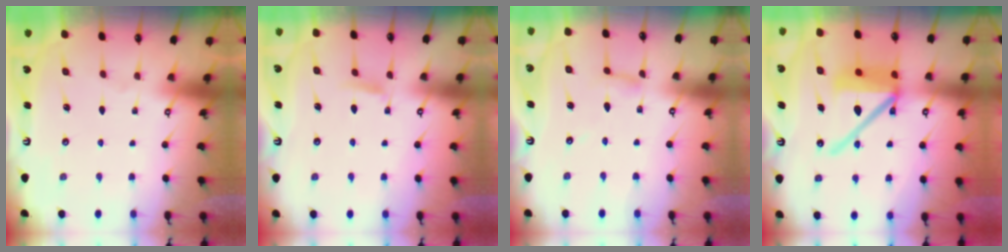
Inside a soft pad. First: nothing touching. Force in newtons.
{"total": 5.3, "press": 5.2, "slide": 0.7}
{"total": 2.8, "press": 2.8, "slide": 0.2}
{"total": 15.6, "press": 15.5, "slide": 2.1}